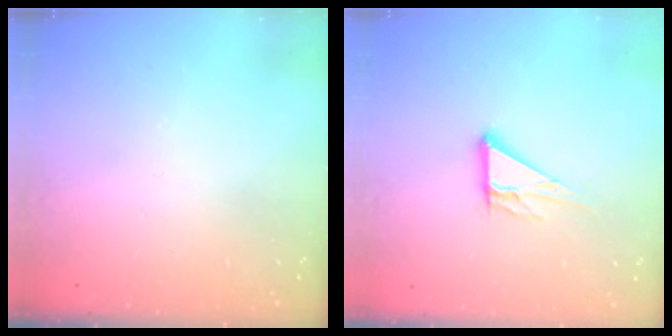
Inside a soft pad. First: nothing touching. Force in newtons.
{"total": 7.0, "press": 7.0, "slide": 0.5}